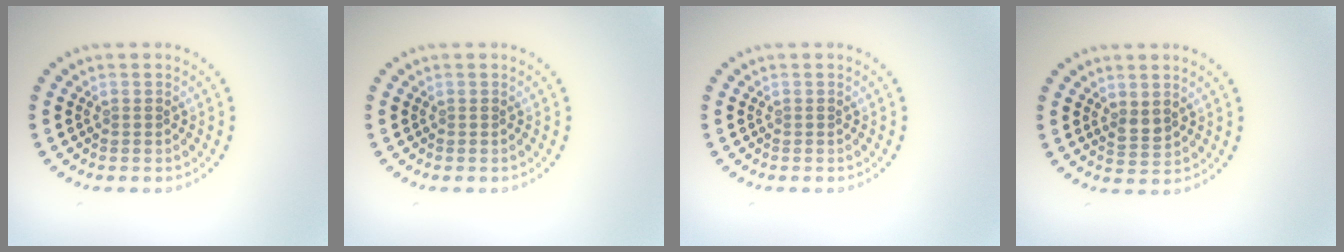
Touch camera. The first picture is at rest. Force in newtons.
{"total": 0.0}
{"total": 0.0}
{"total": 1.5, "press": 1.4, "slide": 0.6}